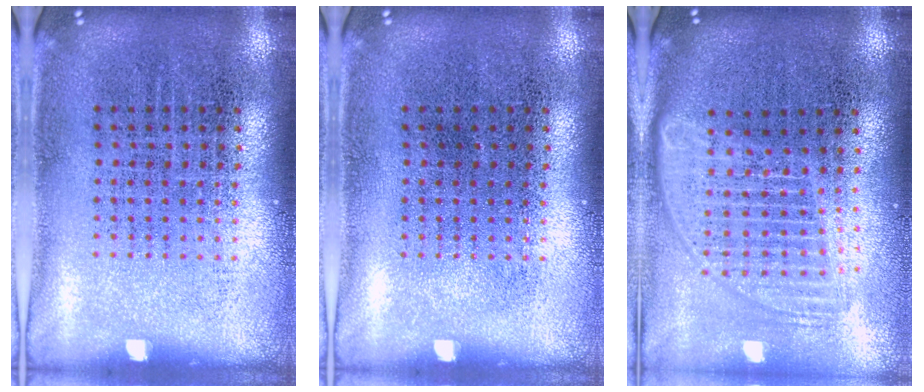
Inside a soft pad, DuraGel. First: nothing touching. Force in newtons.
{"total": 0.0}
{"total": 1.8, "press": 1.5, "slide": 0.9}